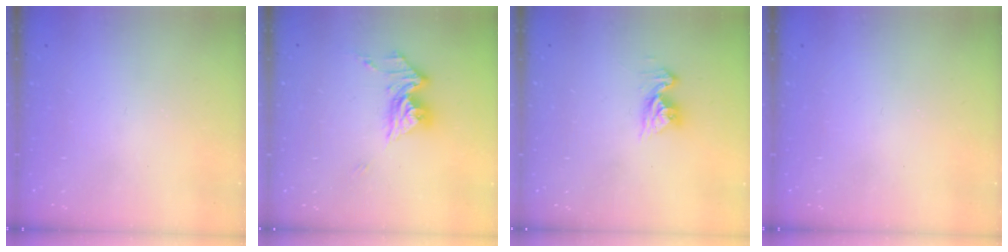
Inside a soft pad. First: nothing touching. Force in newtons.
{"total": 12.3, "press": 12.3, "slide": 1.4}
{"total": 9.6, "press": 9.6, "slide": 1.0}
{"total": 0.0}